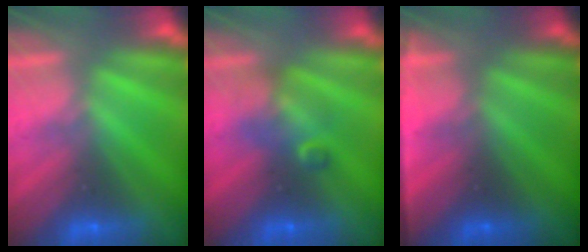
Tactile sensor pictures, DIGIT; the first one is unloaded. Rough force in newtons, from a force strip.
{"total": 2.3}
{"total": 4.6}